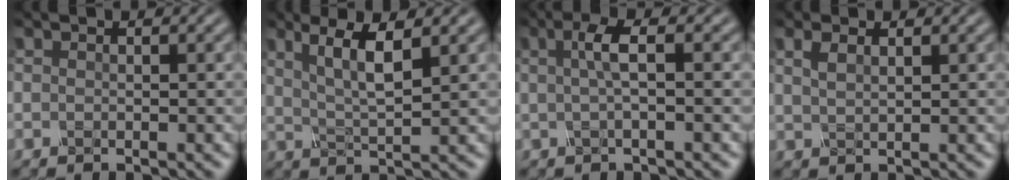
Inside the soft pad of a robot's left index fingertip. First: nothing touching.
{"total": 4.4, "force": [1.8, 1.0, 3.9], "torque": [-0.076, -0.005, 0.033]}
{"total": 2.4, "force": [0.0, 0.5, 2.3], "torque": [-0.044, 0.006, -0.003]}
{"total": 1.5, "force": [0.8, 0.6, 1.2], "torque": [-0.028, 0.001, 0.017]}